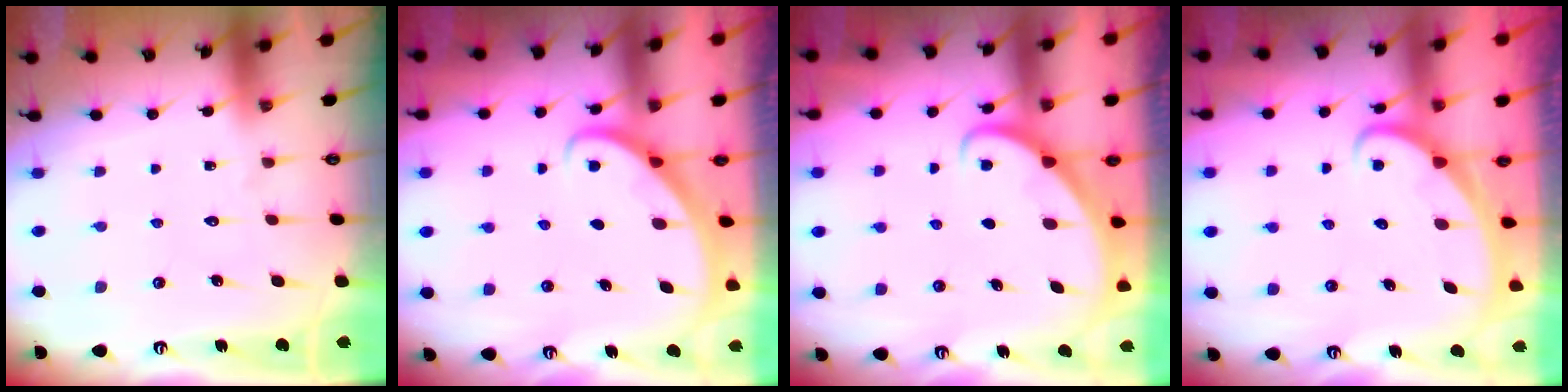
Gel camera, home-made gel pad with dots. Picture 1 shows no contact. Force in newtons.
{"total": 2.8, "press": 2.8, "slide": 0.2}
{"total": 3.6, "press": 3.6, "slide": 0.1}
{"total": 2.5, "press": 2.5, "slide": 0.2}